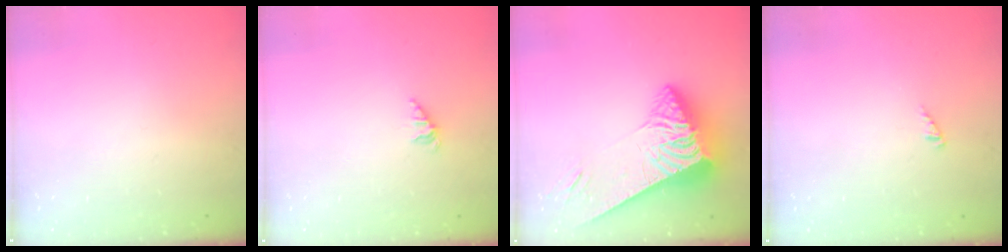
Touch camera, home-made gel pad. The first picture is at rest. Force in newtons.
{"total": 1.9, "press": 1.9, "slide": 0.4}
{"total": 8.3, "press": 8.2, "slide": 1.1}
{"total": 0.0}